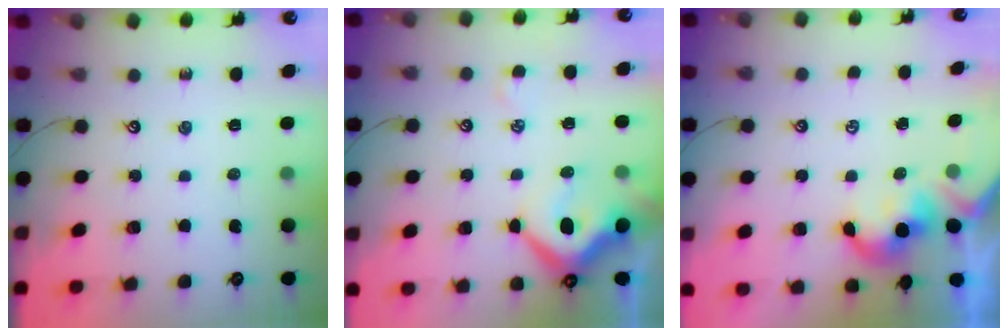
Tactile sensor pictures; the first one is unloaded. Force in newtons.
{"total": 7.6, "press": 7.4, "slide": 1.4}
{"total": 2.0, "press": 1.9, "slide": 0.5}